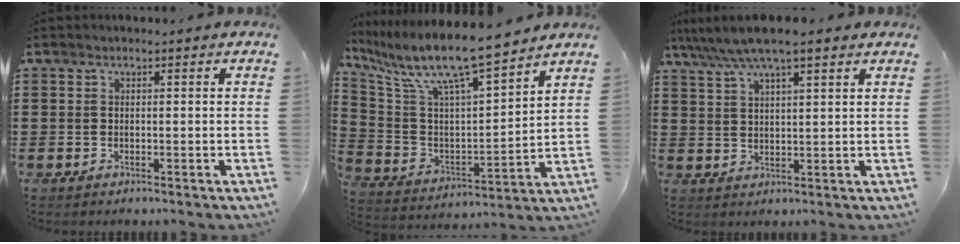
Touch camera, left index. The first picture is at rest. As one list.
[{"total": 10.6, "force": [8.6, 0.8, 6.0], "torque": [-0.152, -0.059, 0.143]}, {"total": 6.5, "force": [5.1, 0.8, 3.9], "torque": [-0.089, -0.012, 0.089]}]